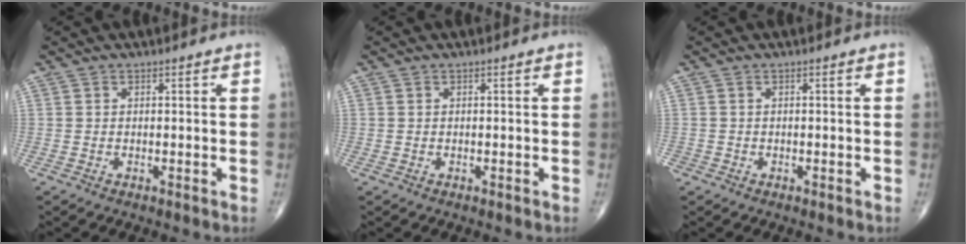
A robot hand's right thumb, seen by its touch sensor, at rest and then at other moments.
{"total": 0.0}
{"total": 0.7, "force": [-0.4, 0.6, 0.0], "torque": [0.000, 0.003, -0.009]}